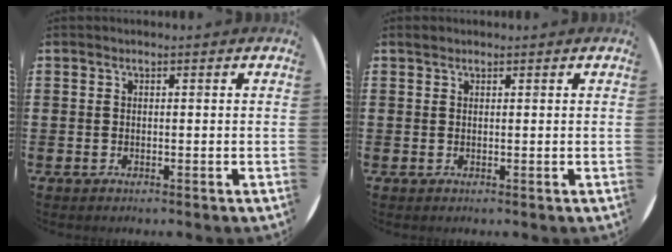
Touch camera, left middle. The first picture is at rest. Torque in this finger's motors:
{"motor_torque": [0.19, -0.16, -0.01, 0.00]}